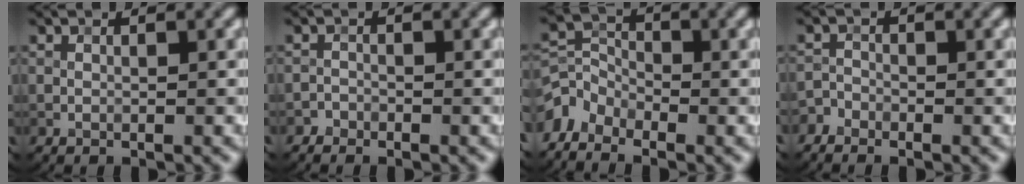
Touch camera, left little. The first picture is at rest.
{"total": 0.9, "force": [-0.8, 0.4, 0.0], "torque": [-0.001, 0.004, -0.016]}
{"total": 3.2, "force": [-2.4, 1.9, 1.0], "torque": [-0.019, 0.003, -0.058]}
{"total": 1.5, "force": [-1.3, 0.6, 0.2], "torque": [-0.011, 0.005, -0.031]}